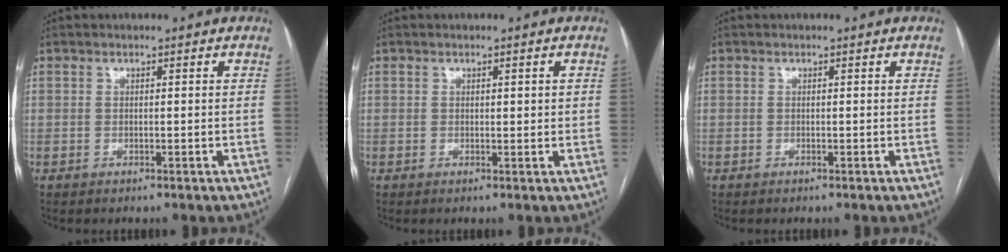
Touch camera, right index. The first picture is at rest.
{"total": 1.1, "force": [0.3, 0.4, 1.0], "torque": [-0.012, 0.000, 0.004]}
{"total": 0.0}